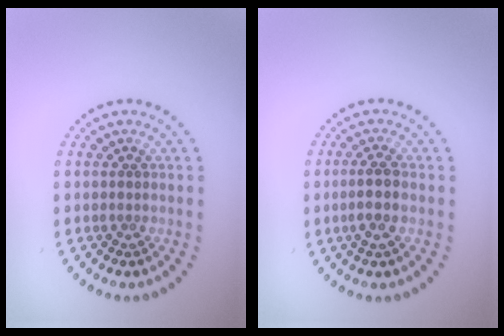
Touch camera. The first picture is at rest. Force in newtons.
{"total": 2.1, "press": 1.9, "slide": 0.8}